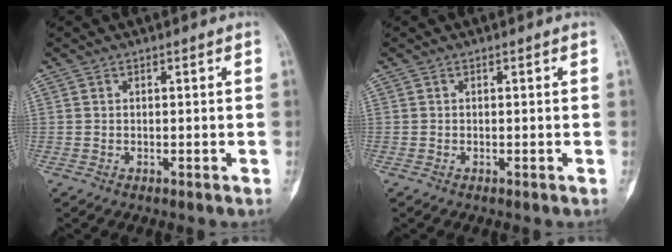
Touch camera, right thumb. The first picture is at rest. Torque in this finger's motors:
{"motor_torque": [0.14, 0.14, 0.11, -0.11, 0.01]}